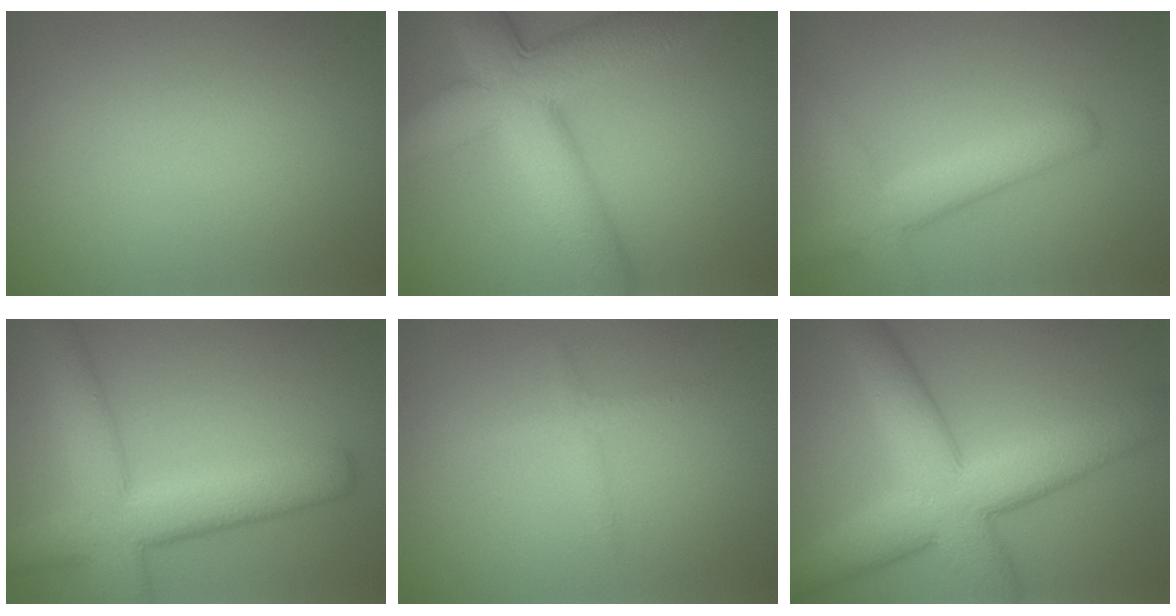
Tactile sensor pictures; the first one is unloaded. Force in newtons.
{"total": 10.8, "press": 10.8, "slide": 0.3}
{"total": 4.2, "press": 4.2, "slide": 0.1}
{"total": 8.0, "press": 8.0, "slide": 0.5}
{"total": 1.2, "press": 1.2, "slide": 0.1}
{"total": 9.9, "press": 9.9, "slide": 0.5}